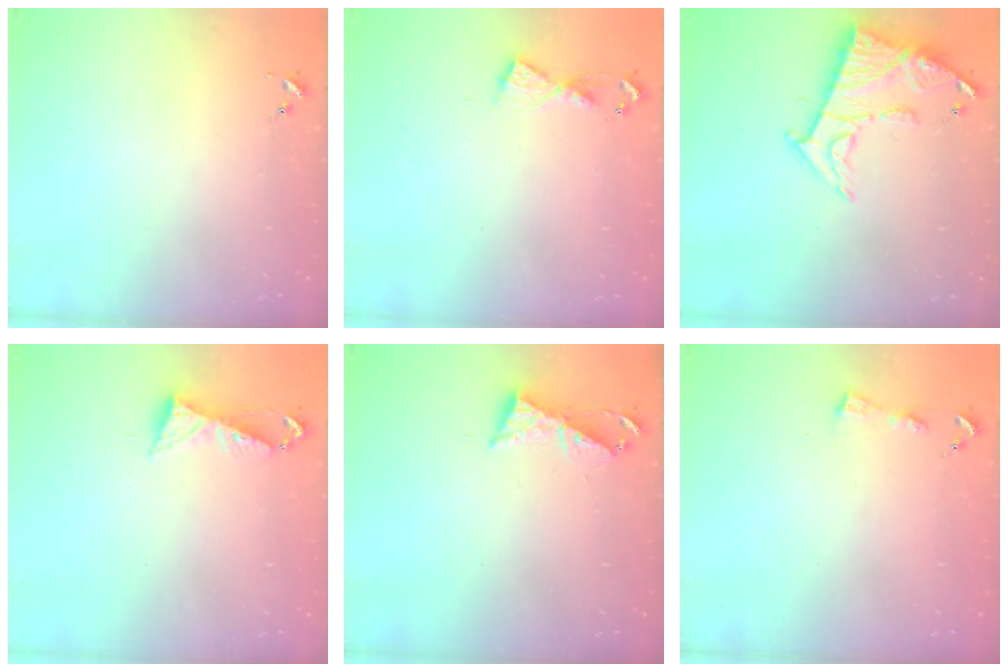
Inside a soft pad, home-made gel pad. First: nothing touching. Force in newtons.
{"total": 5.5, "press": 5.4, "slide": 0.6}
{"total": 13.0, "press": 12.9, "slide": 1.4}
{"total": 6.0, "press": 5.9, "slide": 0.7}
{"total": 6.4, "press": 6.4, "slide": 0.6}
{"total": 3.2, "press": 3.1, "slide": 0.3}